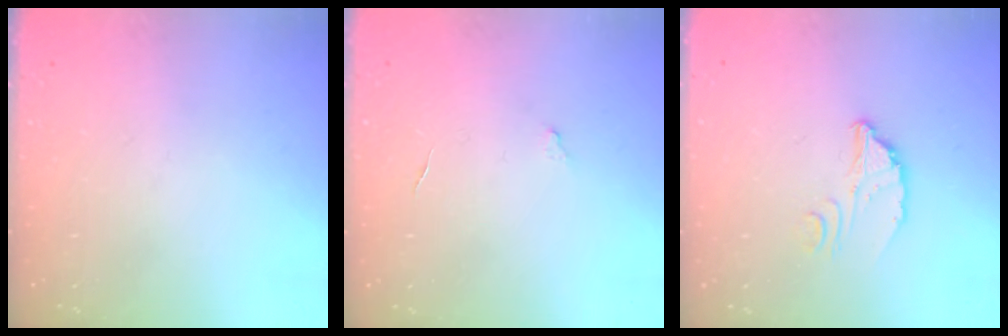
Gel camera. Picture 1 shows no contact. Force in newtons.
{"total": 2.8, "press": 2.8, "slide": 0.2}
{"total": 3.2, "press": 3.2, "slide": 0.2}